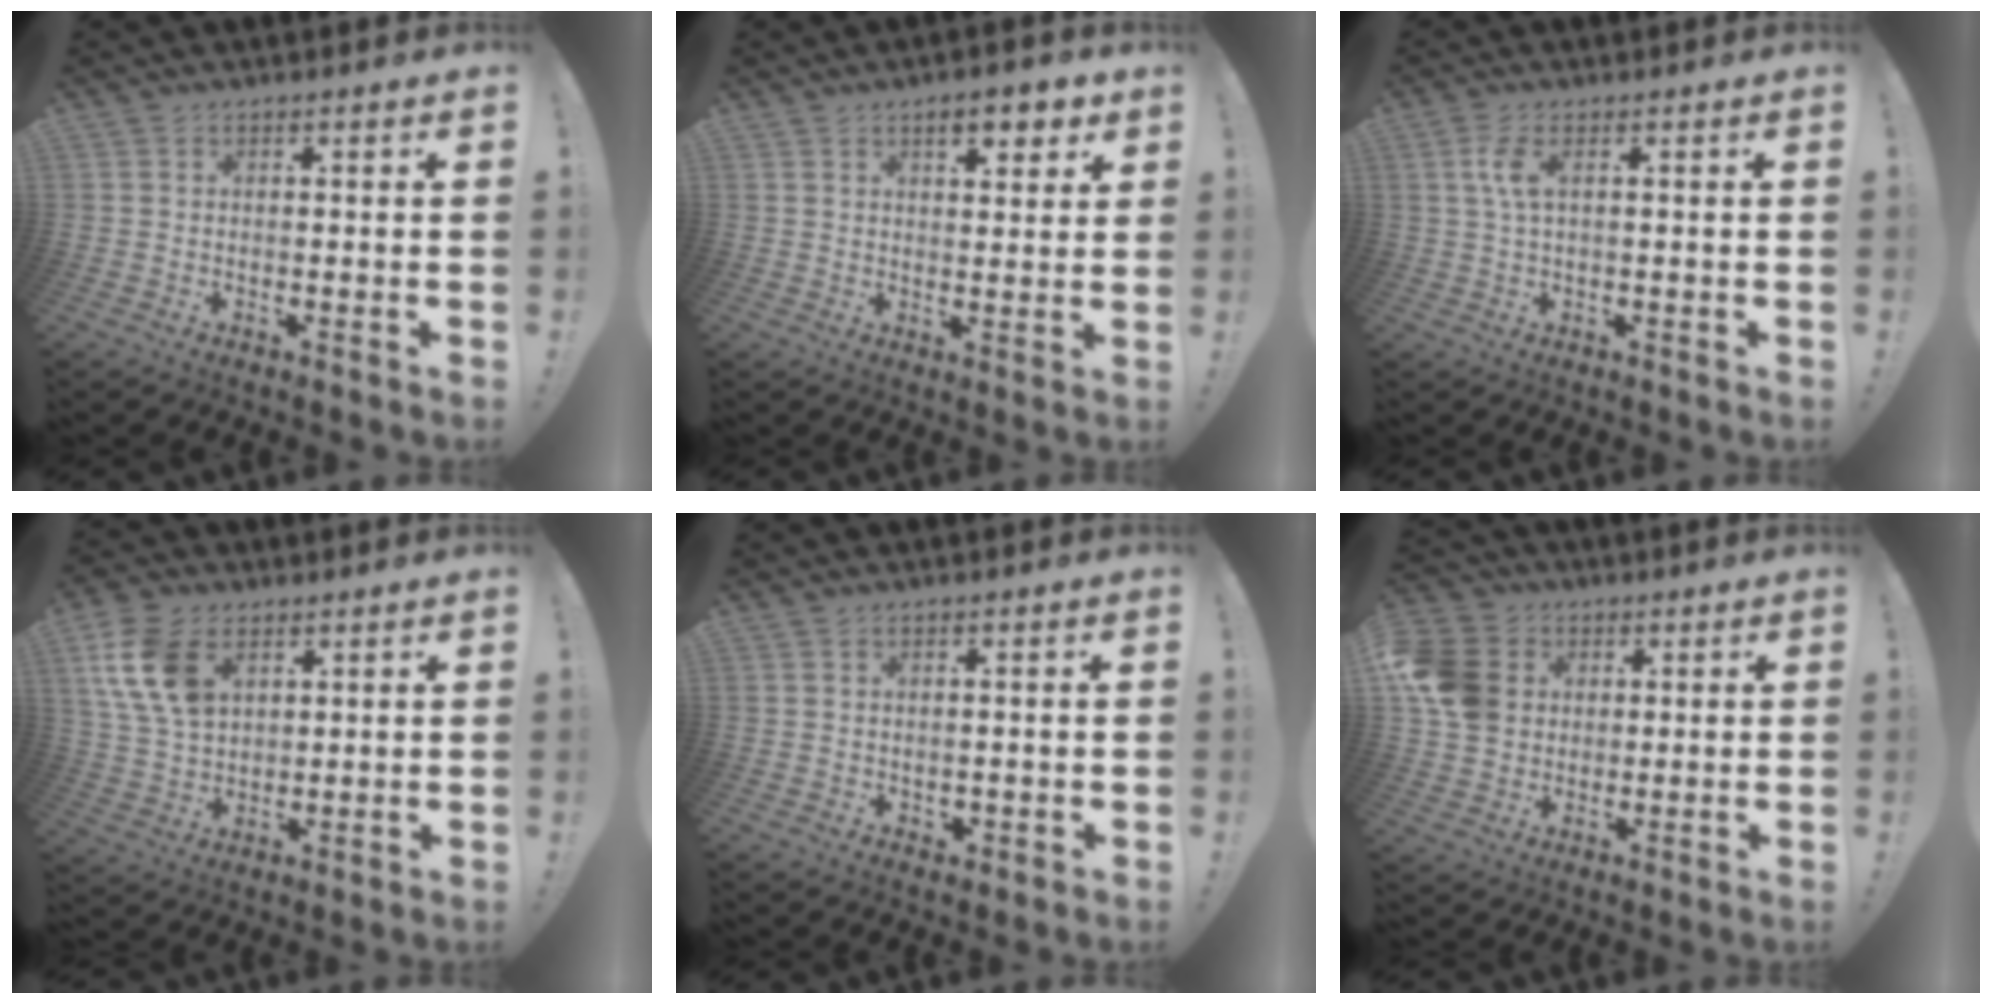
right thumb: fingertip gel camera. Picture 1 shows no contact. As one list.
[{"total": 6.4, "force": [3.9, 2.5, 4.4], "torque": [-0.059, -0.012, 0.065]}, {"total": 4.6, "force": [1.2, 1.6, 4.1], "torque": [-0.087, -0.001, 0.019]}, {"total": 14.3, "force": [5.8, 9.5, 8.9], "torque": [-0.179, -0.010, 0.115]}, {"total": 1.4, "force": [0.4, 1.3, 0.3], "torque": [0.001, -0.002, 0.007]}, {"total": 11.8, "force": [1.8, 10.2, 5.7], "torque": [-0.110, -0.001, 0.039]}]